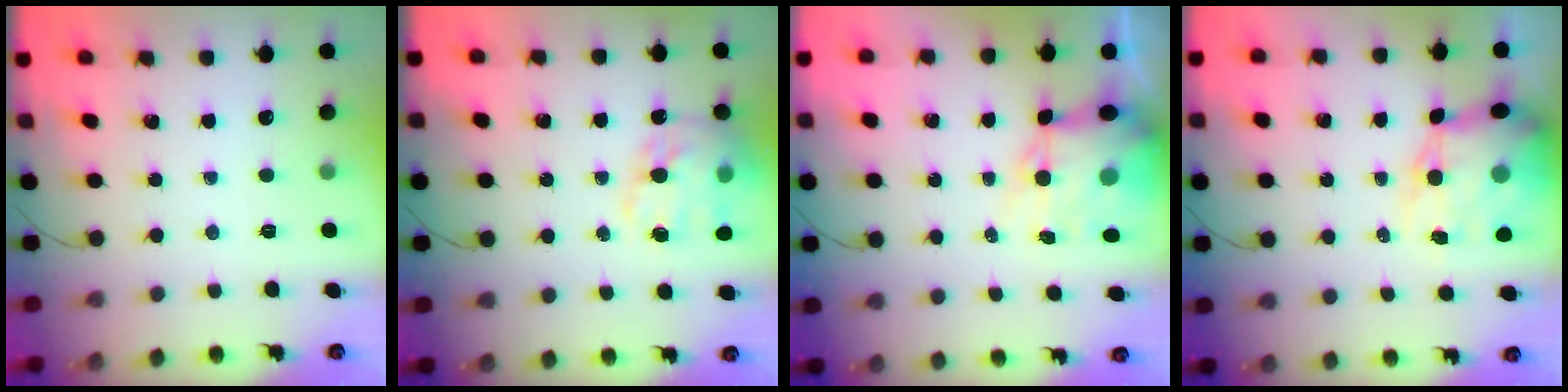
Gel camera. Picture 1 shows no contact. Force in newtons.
{"total": 19.0, "press": 18.5, "slide": 4.2}
{"total": 10.7, "press": 10.3, "slide": 3.1}
{"total": 15.2, "press": 14.8, "slide": 3.4}